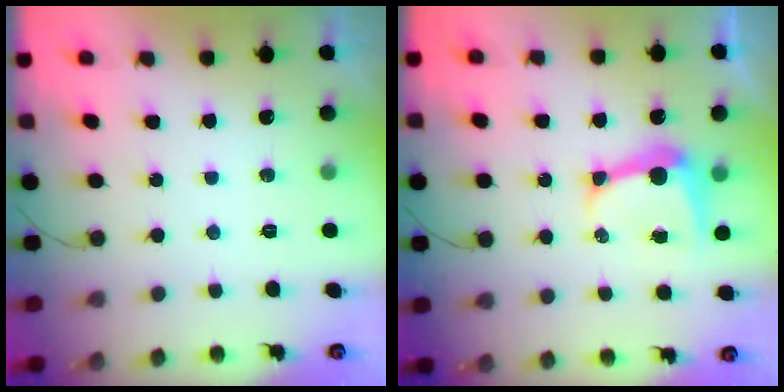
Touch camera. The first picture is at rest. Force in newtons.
{"total": 8.9, "press": 8.8, "slide": 1.1}